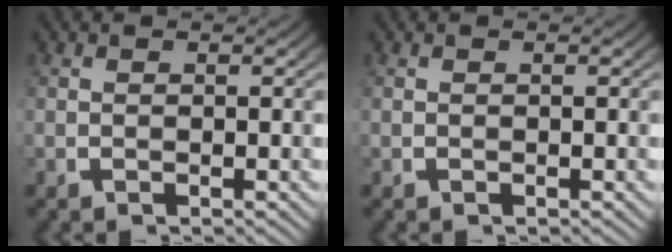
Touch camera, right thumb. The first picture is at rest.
{"total": 0.0}